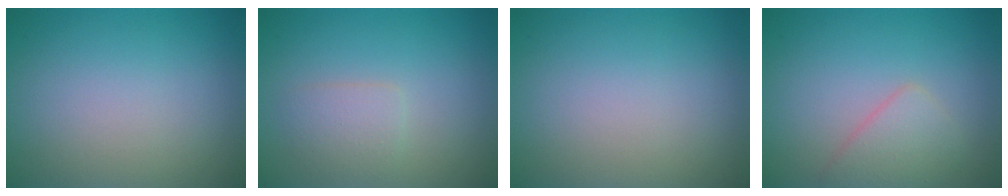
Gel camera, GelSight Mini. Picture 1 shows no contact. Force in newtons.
{"total": 1.9, "press": 1.9, "slide": 0.0}
{"total": 0.0}
{"total": 2.5, "press": 2.5, "slide": 0.1}